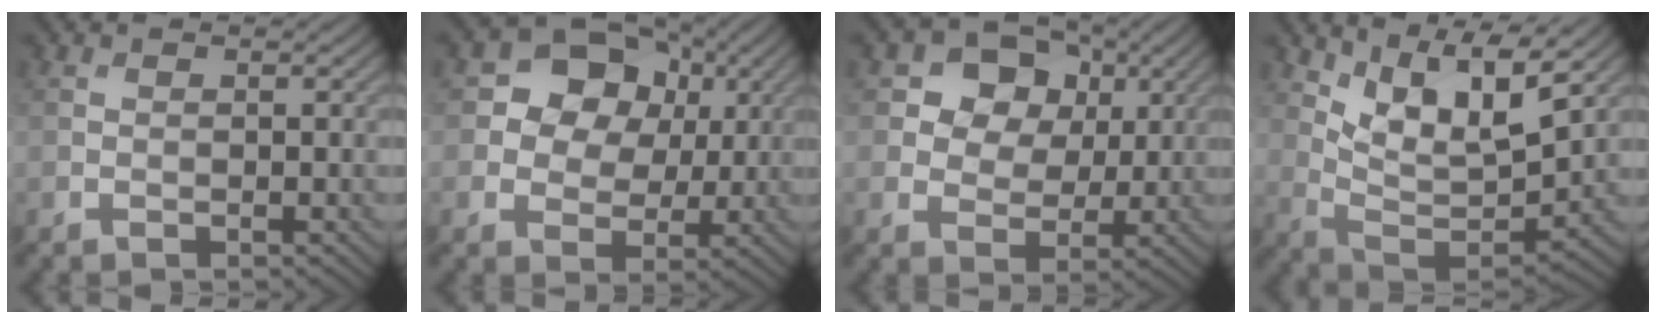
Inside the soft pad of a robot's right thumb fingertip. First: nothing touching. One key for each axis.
{"total": 10.2, "fx": 3.0, "fy": 8.3, "fz": 5.1, "tx": -0.104, "ty": 0.026, "tz": 0.032}
{"total": 9.3, "fx": 3.6, "fy": 7.4, "fz": 4.3, "tx": -0.100, "ty": 0.008, "tz": 0.056}
{"total": 11.6, "fx": 6.9, "fy": 4.0, "fz": 8.4, "tx": -0.190, "ty": -0.001, "tz": 0.124}